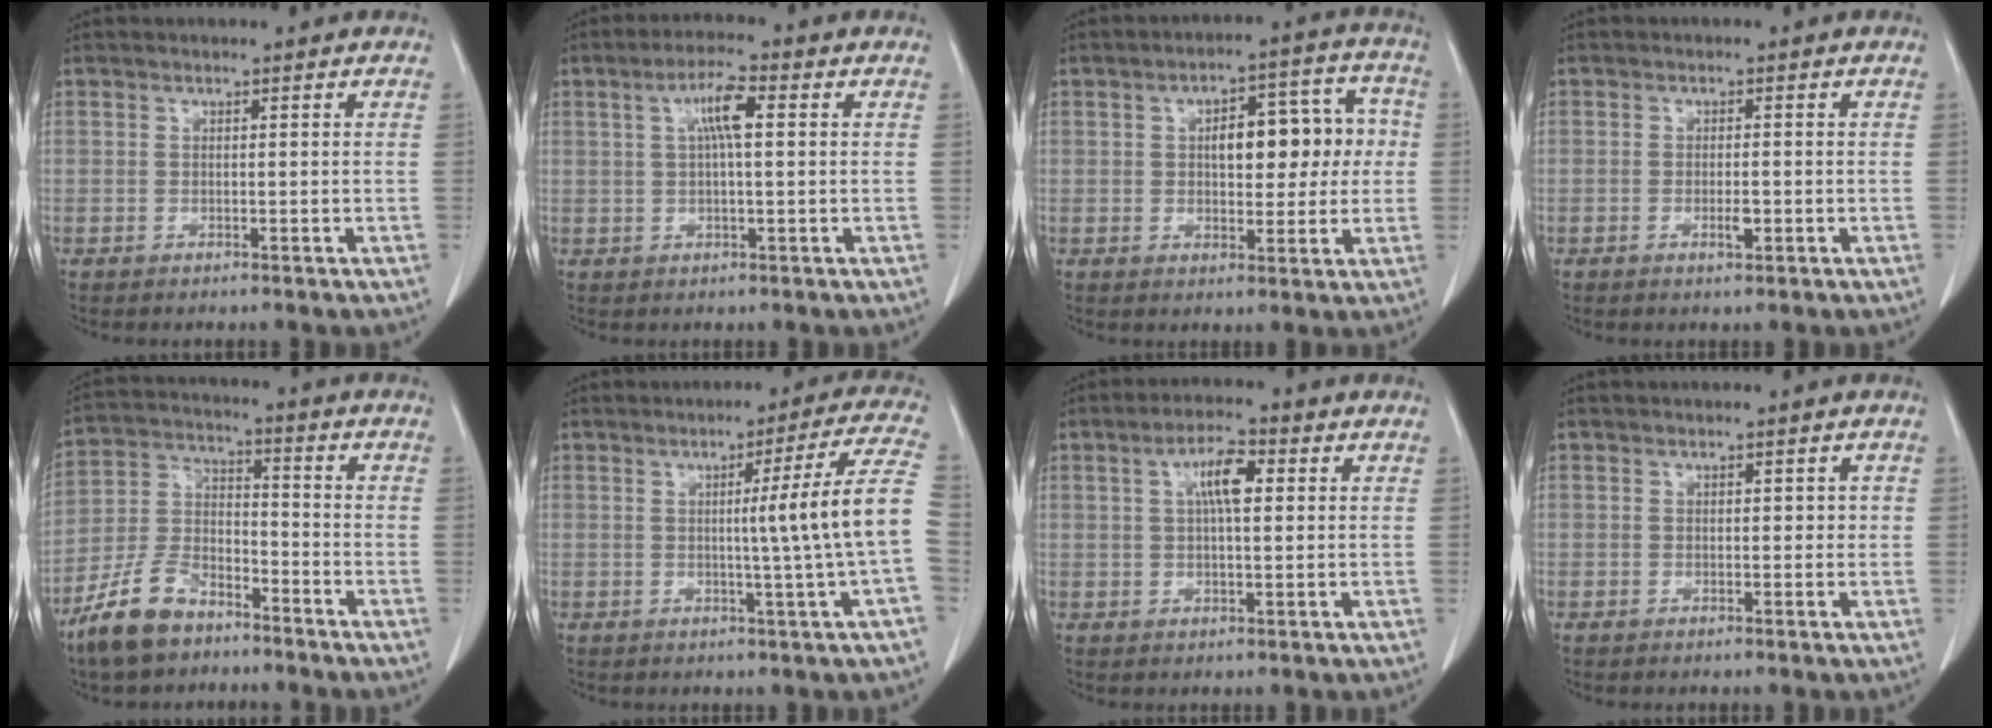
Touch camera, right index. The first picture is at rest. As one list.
[{"total": 5.4, "force": [1.3, 0.7, 5.2], "torque": [-0.097, 0.012, 0.023]}, {"total": 10.6, "force": [1.1, 4.7, 9.4], "torque": [-0.124, 0.038, 0.022]}, {"total": 1.8, "force": [-0.6, 0.5, 1.7], "torque": [-0.030, -0.001, -0.009]}, {"total": 10.8, "force": [-7.9, 4.9, 5.5], "torque": [-0.126, -0.003, -0.157]}, {"total": 11.1, "force": [-0.5, -2.6, 10.8], "torque": [-0.140, 0.003, -0.004]}, {"total": 5.8, "force": [1.6, 1.5, 5.4], "torque": [-0.098, 0.012, 0.027]}, {"total": 1.5, "force": [0.2, 0.8, 1.2], "torque": [-0.012, 0.003, 0.002]}]